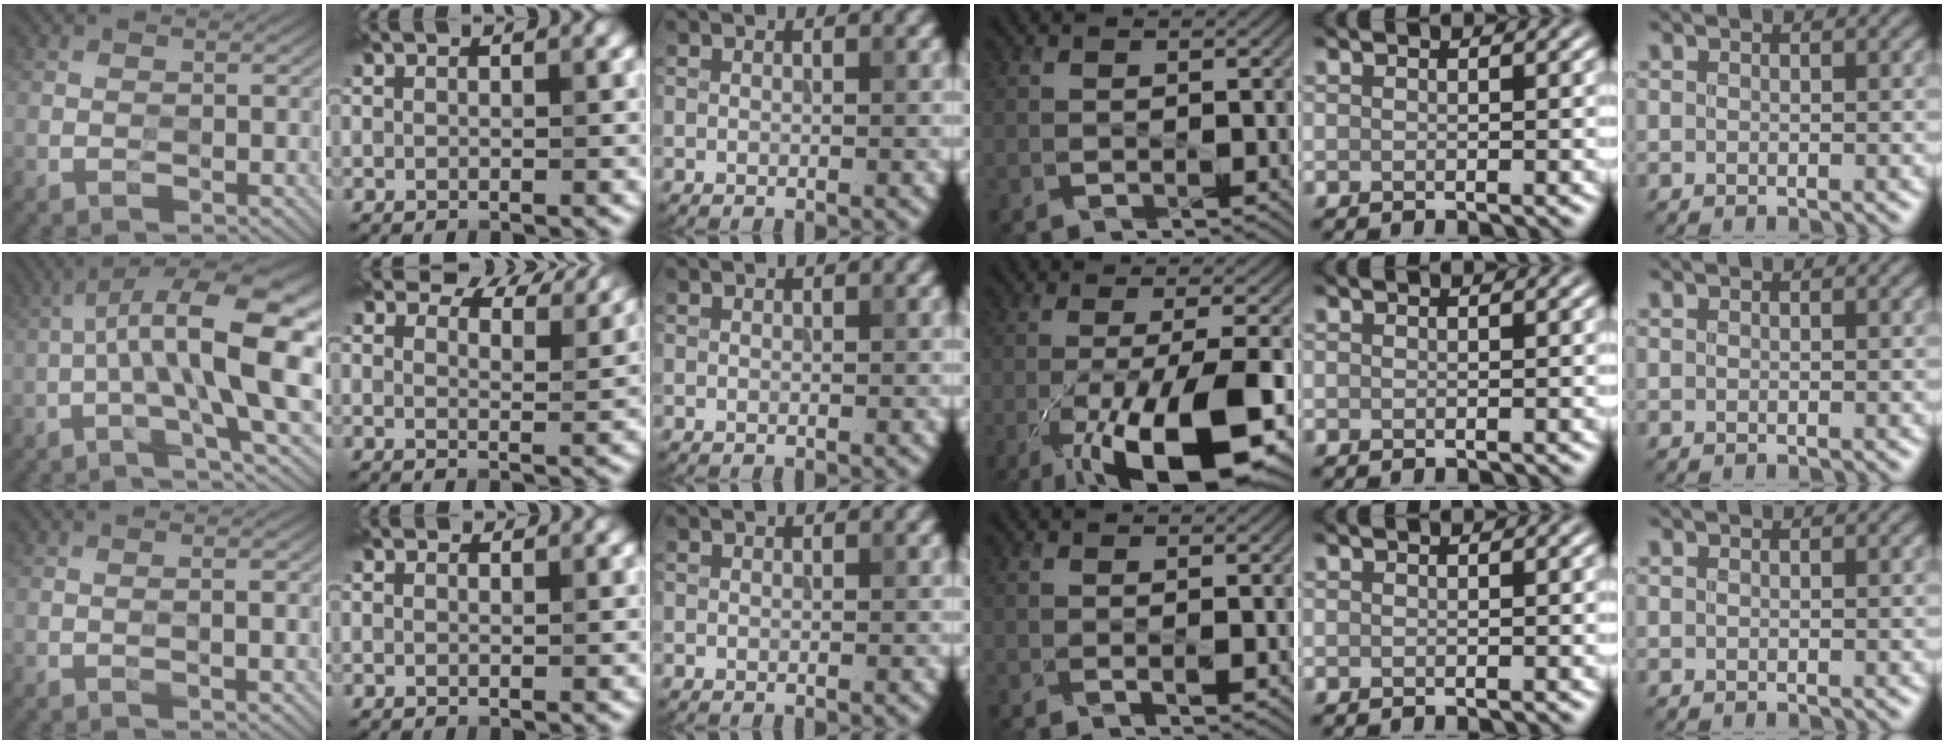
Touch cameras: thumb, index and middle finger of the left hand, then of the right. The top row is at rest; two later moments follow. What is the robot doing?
{"motion": "wipe", "object": "bowl"}